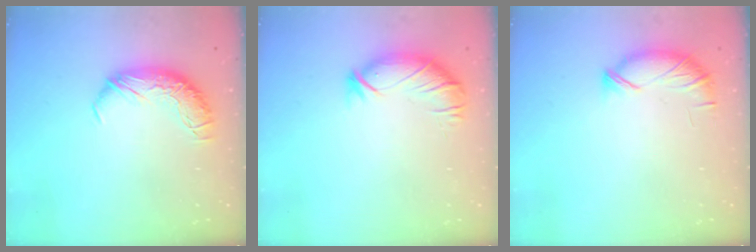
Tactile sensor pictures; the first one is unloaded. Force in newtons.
{"total": 3.0, "press": 2.5, "slide": 1.7}
{"total": 5.7, "press": 5.7, "slide": 0.4}